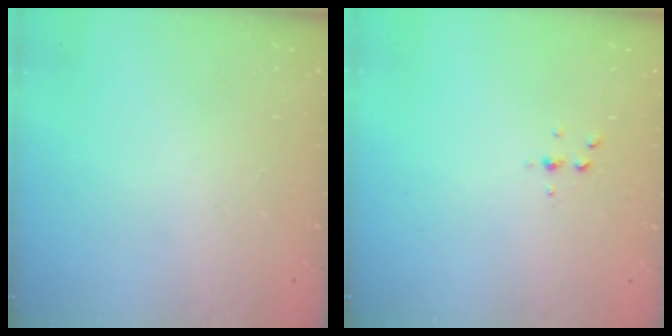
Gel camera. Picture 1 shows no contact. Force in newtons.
{"total": 2.5, "press": 2.4, "slide": 0.2}